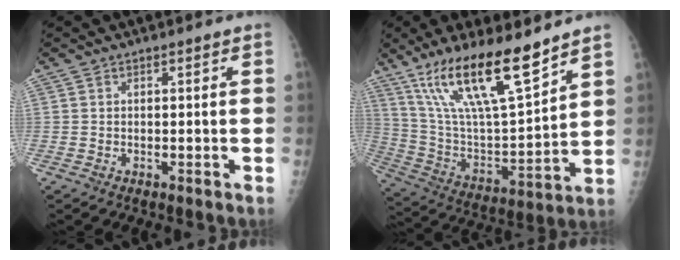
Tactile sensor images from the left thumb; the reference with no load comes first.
{"total": 20.7, "force": [14.1, 4.5, 14.5], "torque": [-0.246, -0.060, 0.267]}